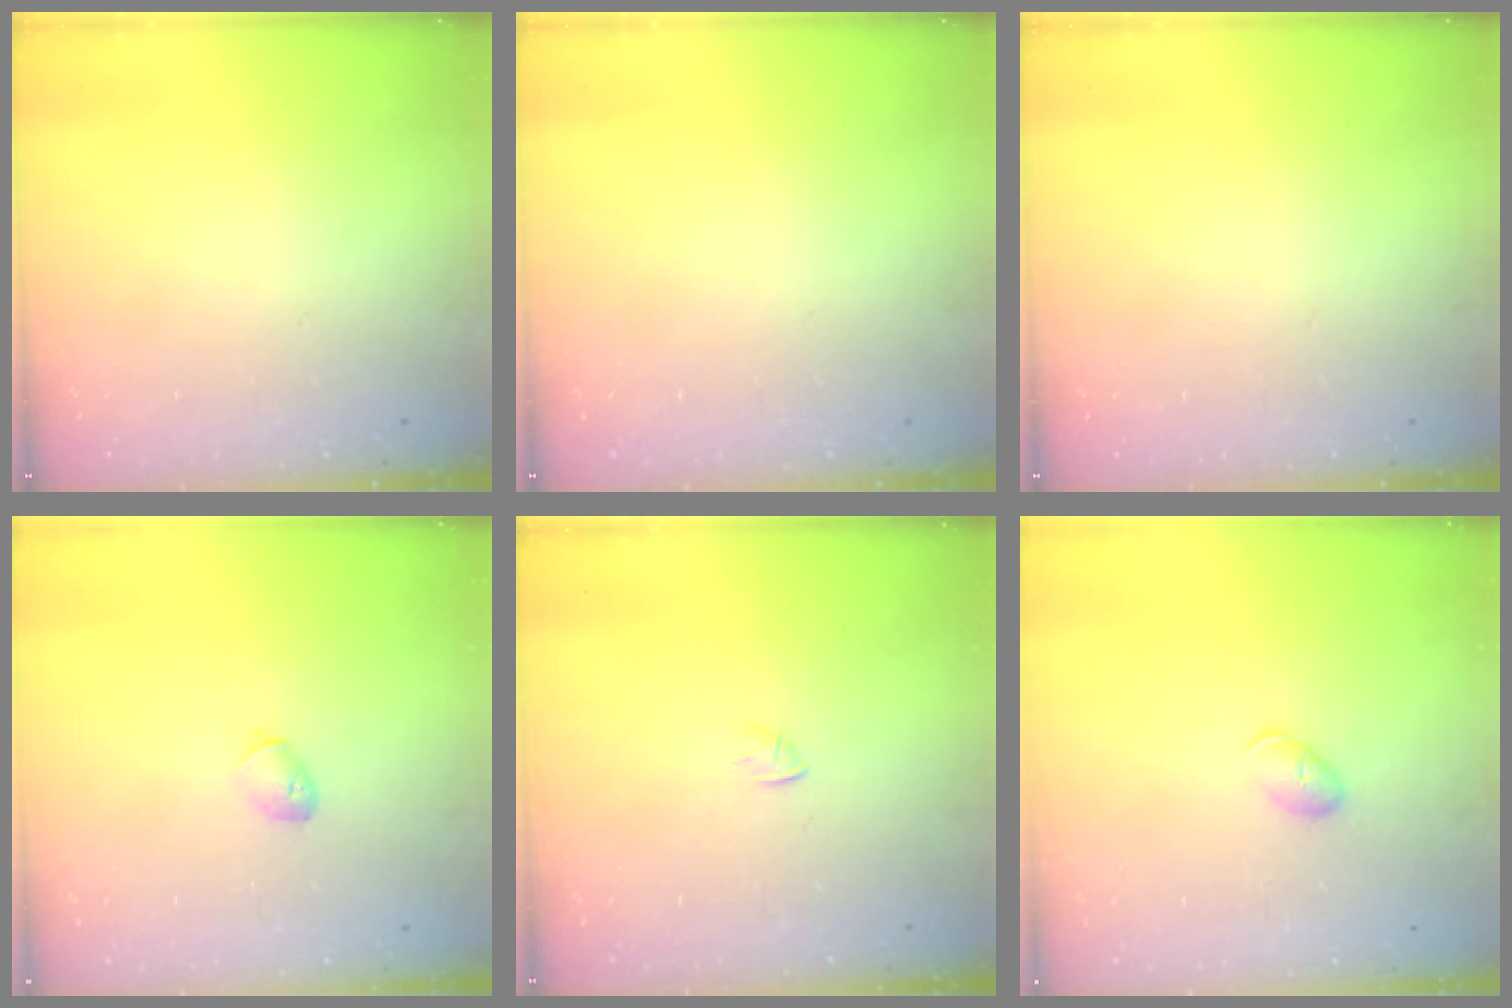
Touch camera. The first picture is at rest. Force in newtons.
{"total": 0.0}
{"total": 0.0}
{"total": 4.7, "press": 4.6, "slide": 1.0}
{"total": 1.2, "press": 1.1, "slide": 0.3}
{"total": 5.4, "press": 5.3, "slide": 1.0}